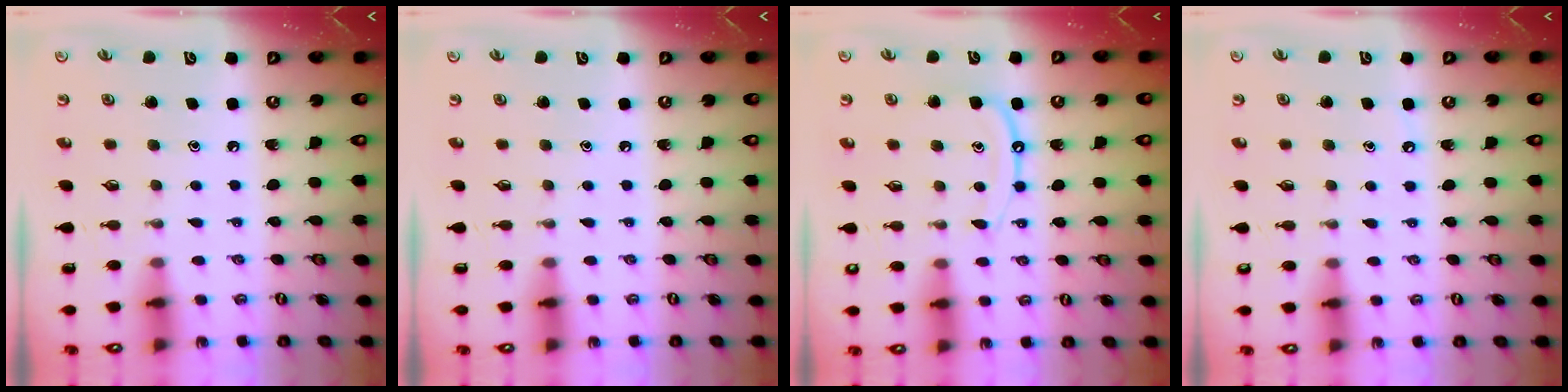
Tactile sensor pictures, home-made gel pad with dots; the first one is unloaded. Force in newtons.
{"total": 0.0}
{"total": 9.9, "press": 9.9, "slide": 0.9}
{"total": 3.0, "press": 3.0, "slide": 0.4}